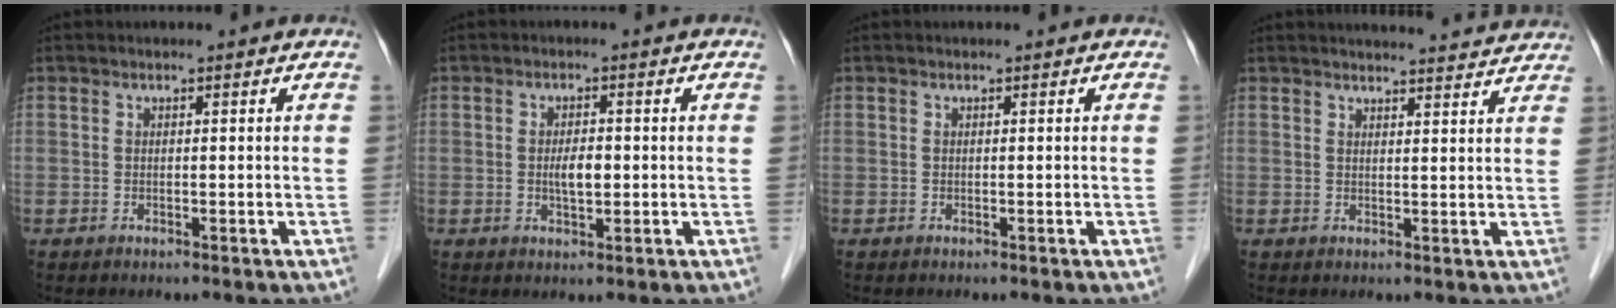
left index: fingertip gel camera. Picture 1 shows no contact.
{"total": 3.0, "force": [-0.4, 1.1, 2.7], "torque": [-0.054, -0.003, -0.005]}
{"total": 0.0}
{"total": 10.9, "force": [10.6, 0.8, 2.4], "torque": [-0.021, 0.007, 0.113]}